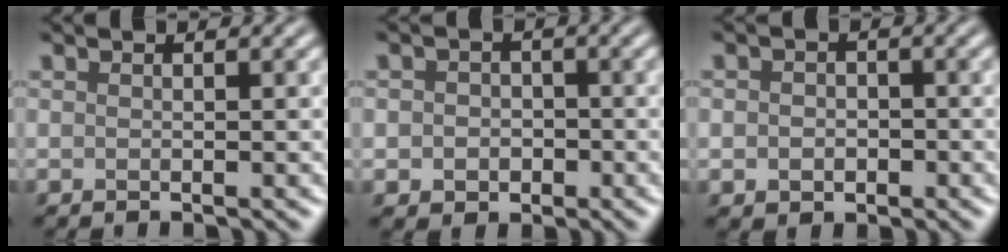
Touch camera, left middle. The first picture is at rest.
{"total": 2.6, "force": [-0.4, 2.3, 1.1], "torque": [0.002, -0.006, -0.015]}
{"total": 2.2, "force": [-0.4, 1.9, 1.1], "torque": [-0.003, -0.005, -0.011]}